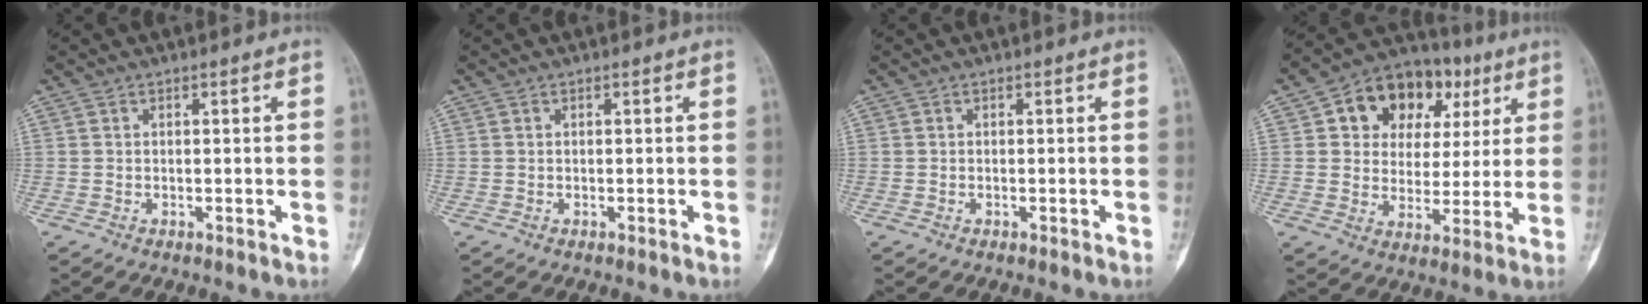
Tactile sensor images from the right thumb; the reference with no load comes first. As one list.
[{"total": 0.0}, {"total": 0.0}, {"total": 16.8, "force": [6.3, 12.4, 9.4], "torque": [-0.086, 0.012, 0.099]}]